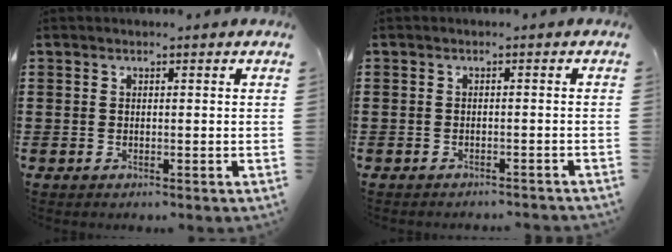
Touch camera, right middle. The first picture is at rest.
{"total": 1.1, "force": [-1.1, 0.0, 0.0], "torque": [-0.003, 0.000, -0.023]}